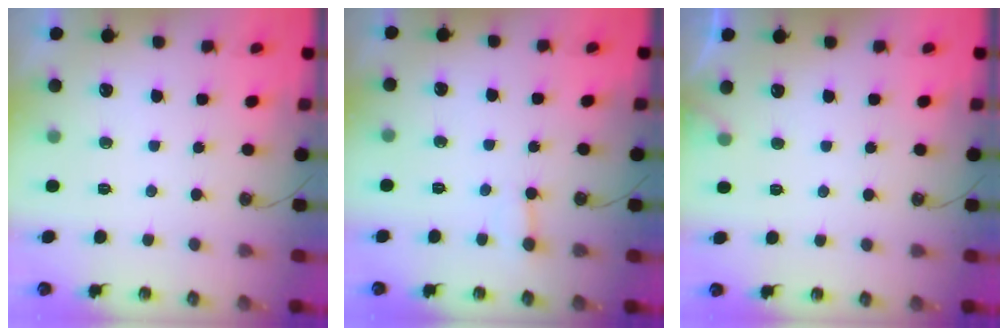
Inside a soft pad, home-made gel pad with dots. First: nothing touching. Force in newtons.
{"total": 2.1, "press": 2.1, "slide": 0.1}
{"total": 3.9, "press": 3.9, "slide": 0.2}